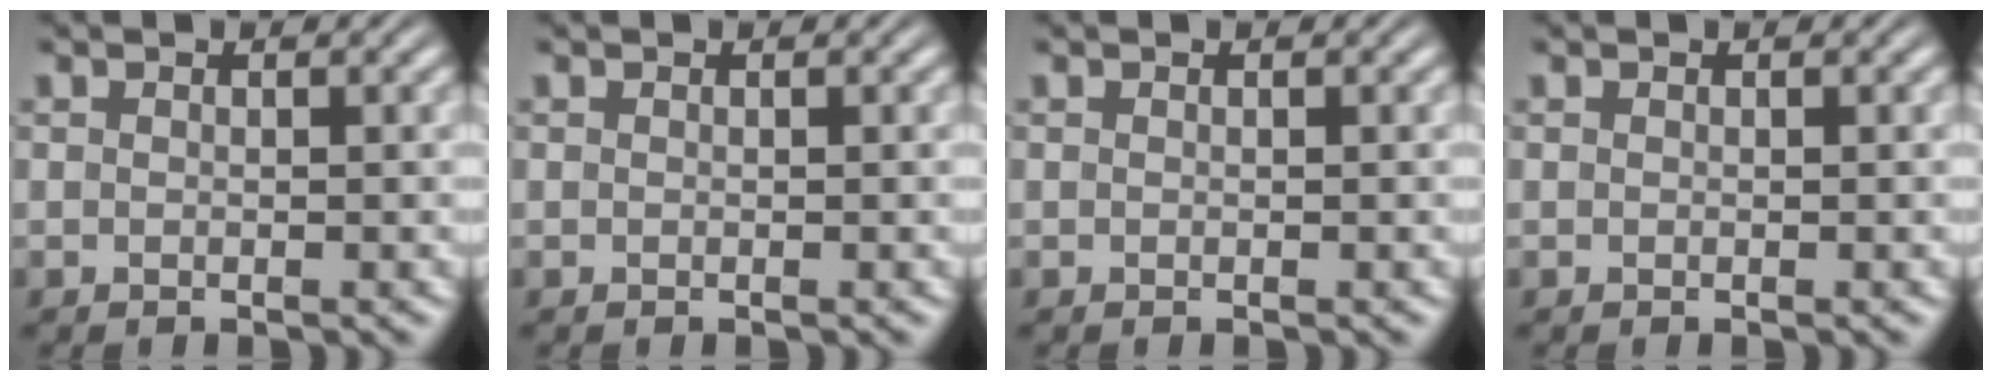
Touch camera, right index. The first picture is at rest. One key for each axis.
{"total": 0.0}
{"total": 0.0}
{"total": 0.0}